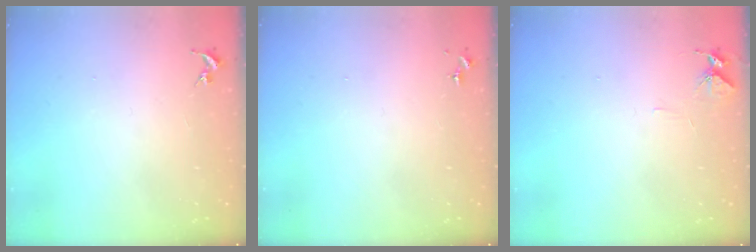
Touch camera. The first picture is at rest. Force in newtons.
{"total": 0.0}
{"total": 5.4, "press": 5.4, "slide": 0.6}